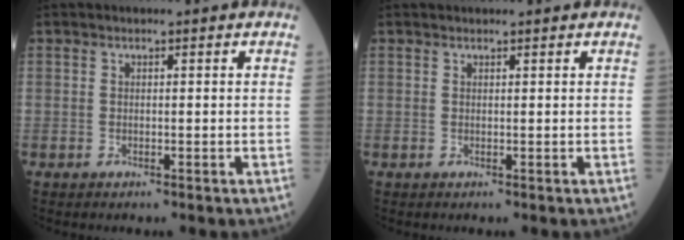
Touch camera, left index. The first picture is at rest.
{"total": 1.8, "force": [1.8, 0.2, 0.4], "torque": [-0.005, 0.018, 0.021]}